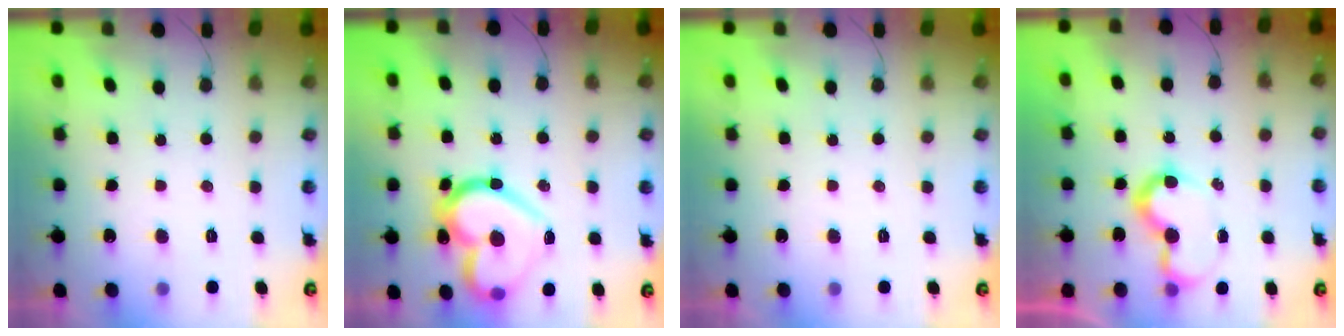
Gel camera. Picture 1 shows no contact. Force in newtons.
{"total": 20.0, "press": 19.9, "slide": 2.1}
{"total": 0.0}
{"total": 8.0, "press": 8.0, "slide": 0.8}